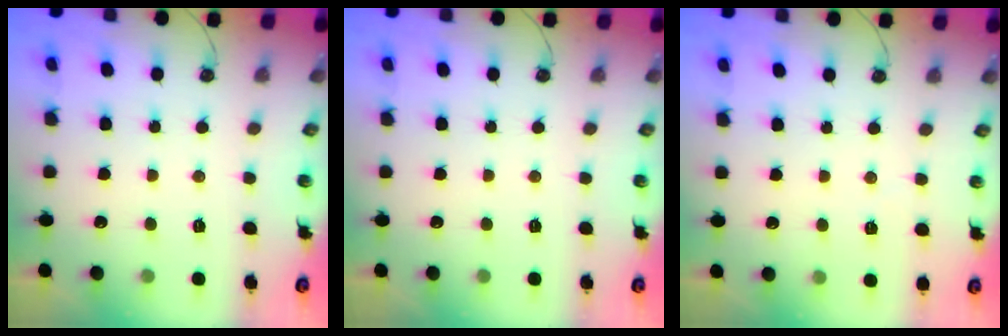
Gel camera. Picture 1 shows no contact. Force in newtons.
{"total": 0.0}
{"total": 3.0, "press": 2.1, "slide": 2.2}